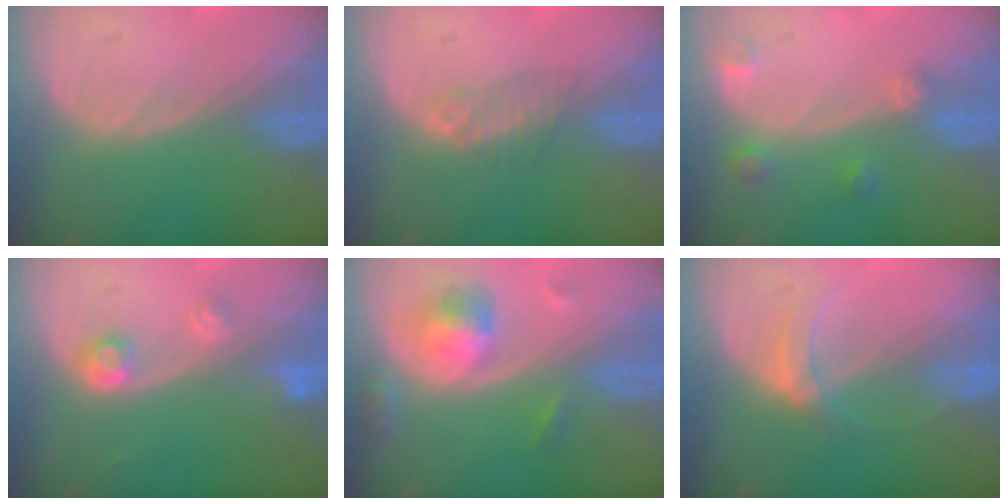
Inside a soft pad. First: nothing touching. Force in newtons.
{"total": 2.3, "press": 2.1, "slide": 0.8}
{"total": 2.7, "press": 2.7, "slide": 0.3}
{"total": 2.9, "press": 2.9, "slide": 0.5}
{"total": 5.6, "press": 5.2, "slide": 1.9}
{"total": 3.7, "press": 3.3, "slide": 1.7}